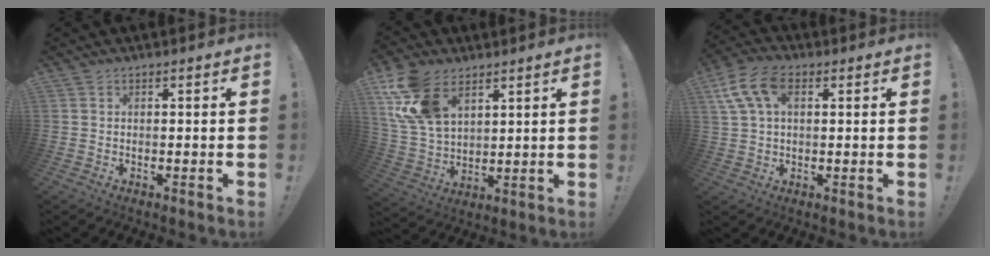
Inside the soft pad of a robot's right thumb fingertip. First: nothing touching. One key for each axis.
{"total": 16.2, "fx": 8.2, "fy": 10.0, "fz": 9.8, "tx": -0.198, "ty": -0.033, "tz": 0.157}
{"total": 11.5, "fx": 4.0, "fy": 7.1, "fz": 8.2, "tx": -0.153, "ty": 0.001, "tz": 0.078}